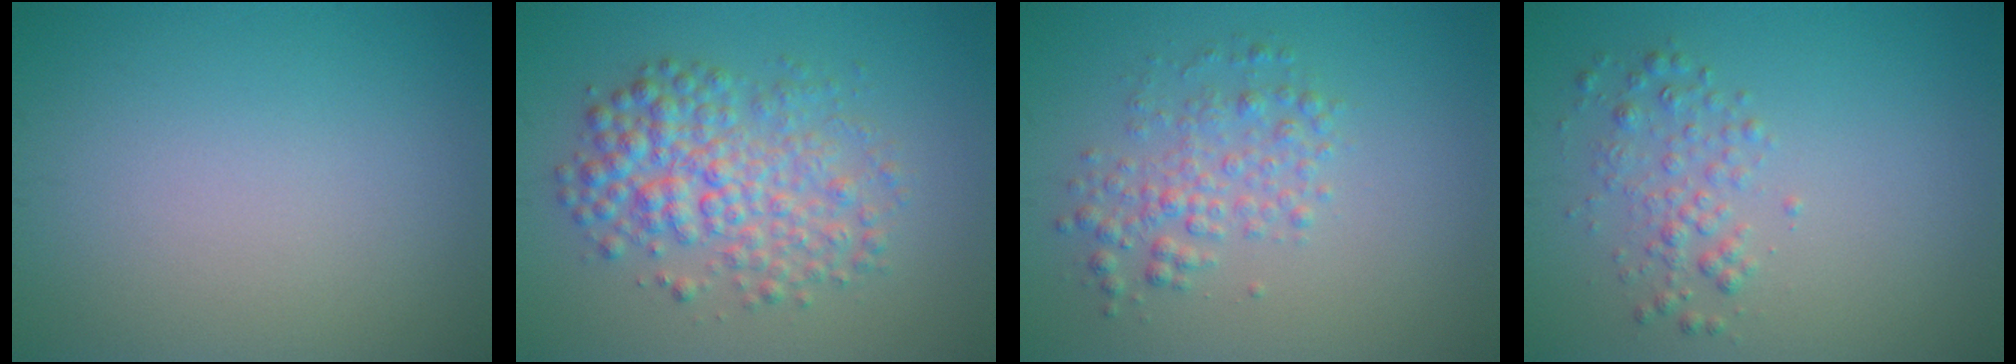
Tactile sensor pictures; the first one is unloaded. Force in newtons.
{"total": 5.4, "press": 5.4, "slide": 0.0}
{"total": 2.9, "press": 2.9, "slide": 0.1}
{"total": 2.0, "press": 2.0, "slide": 0.1}